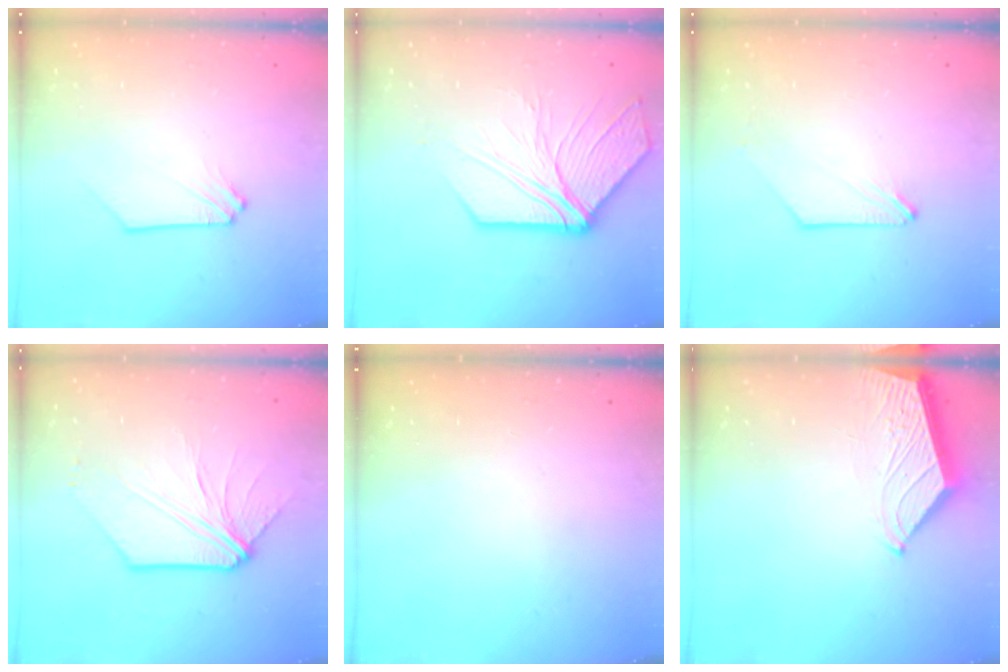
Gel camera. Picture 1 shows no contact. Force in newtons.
{"total": 13.3, "press": 13.2, "slide": 1.3}
{"total": 0.7, "press": 0.7, "slide": 0.1}
{"total": 7.9, "press": 7.8, "slide": 1.3}
{"total": 0.0}
{"total": 4.0, "press": 4.0, "slide": 0.5}